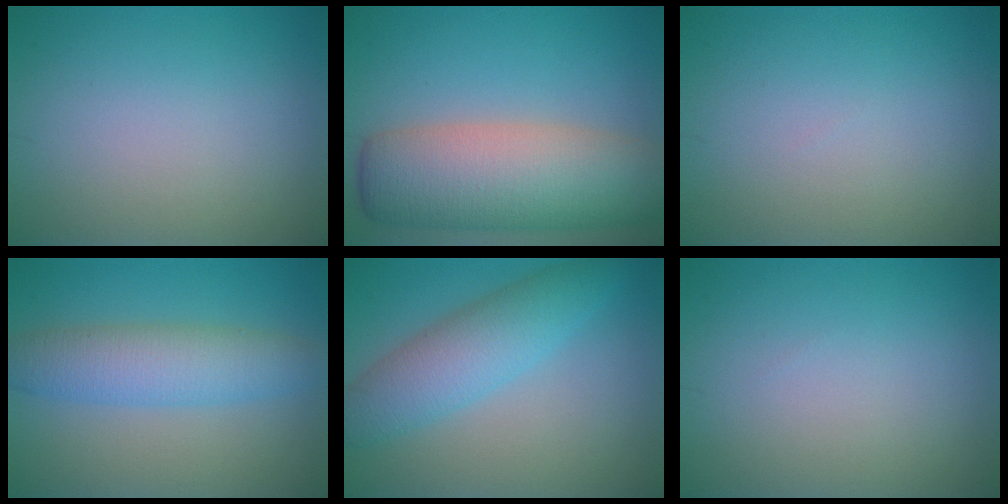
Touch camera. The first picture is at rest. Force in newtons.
{"total": 10.6, "press": 10.5, "slide": 0.5}
{"total": 0.0}
{"total": 5.1, "press": 5.1, "slide": 0.2}
{"total": 5.2, "press": 5.2, "slide": 0.0}
{"total": 0.0}